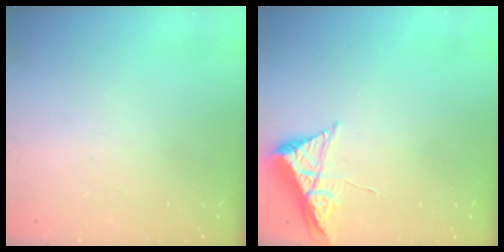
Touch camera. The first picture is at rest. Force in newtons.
{"total": 7.9, "press": 7.9, "slide": 0.8}